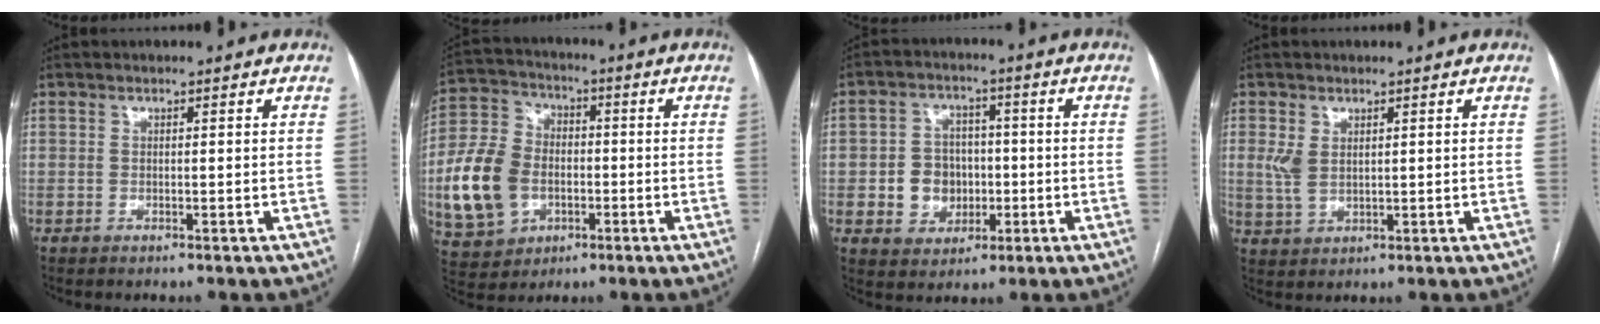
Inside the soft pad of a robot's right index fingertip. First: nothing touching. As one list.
[{"total": 12.7, "force": [-2.6, 9.7, 7.7], "torque": [-0.196, 0.020, -0.042]}, {"total": 7.3, "force": [-1.0, 6.4, 3.3], "torque": [-0.062, 0.020, -0.009]}, {"total": 3.7, "force": [1.0, 2.3, 2.7], "torque": [-0.065, 0.007, 0.031]}]